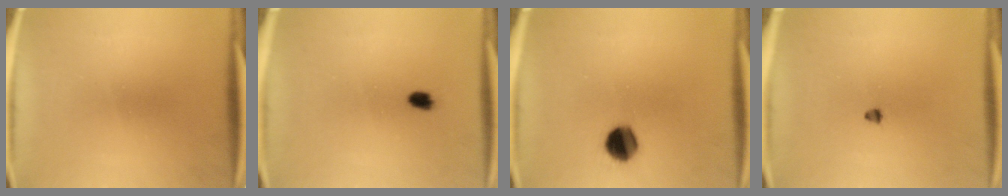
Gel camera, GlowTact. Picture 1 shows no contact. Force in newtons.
{"total": 2.7}
{"total": 7.8}
{"total": 1.1}